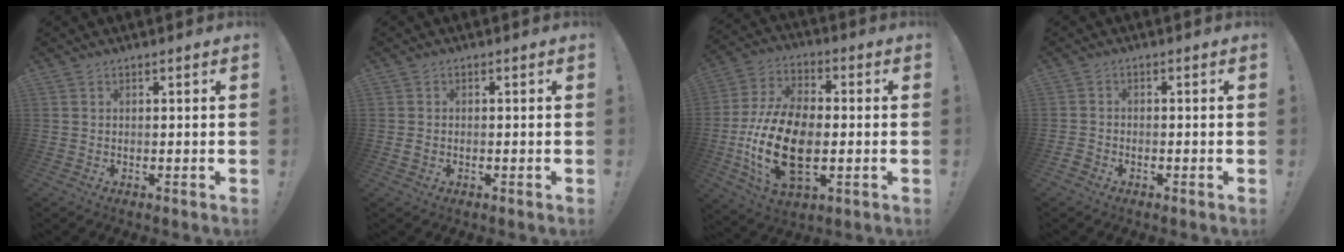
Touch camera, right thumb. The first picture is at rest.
{"total": 1.4, "force": [-0.4, 1.0, 0.9], "torque": [-0.024, 0.008, -0.004]}
{"total": 21.3, "force": [-4.3, 12.7, 16.6], "torque": [-0.316, 0.014, -0.068]}
{"total": 2.2, "force": [-1.7, 1.2, 0.7], "torque": [-0.023, 0.007, -0.031]}